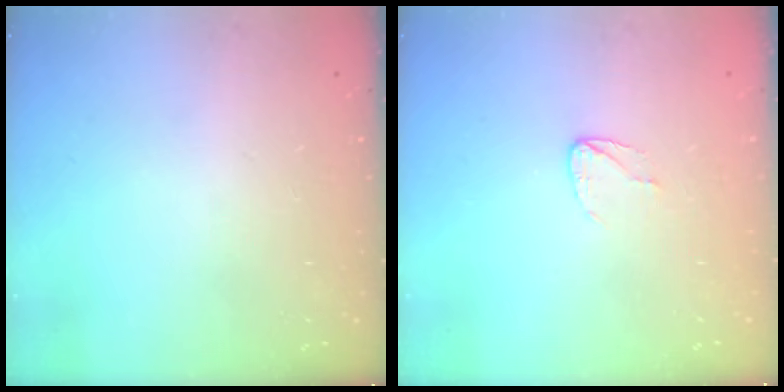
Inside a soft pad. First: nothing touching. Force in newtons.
{"total": 3.8, "press": 3.7, "slide": 0.3}